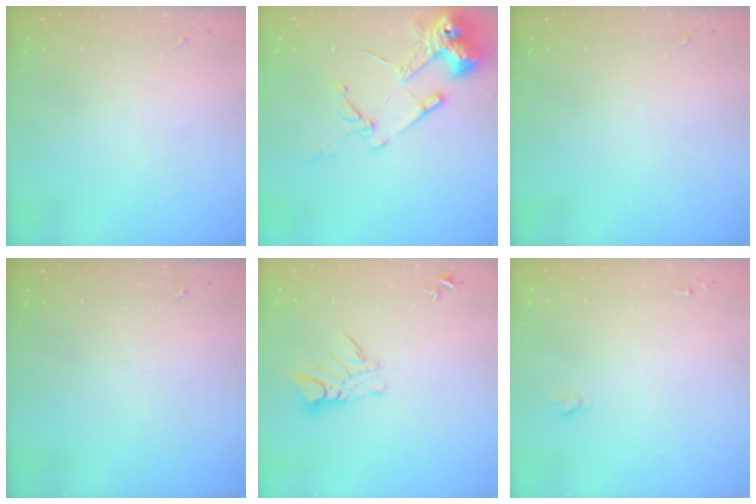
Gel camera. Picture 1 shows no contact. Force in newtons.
{"total": 14.1, "press": 13.9, "slide": 2.0}
{"total": 0.0}
{"total": 0.0}
{"total": 8.0, "press": 8.0, "slide": 0.7}
{"total": 1.6, "press": 1.6, "slide": 0.2}